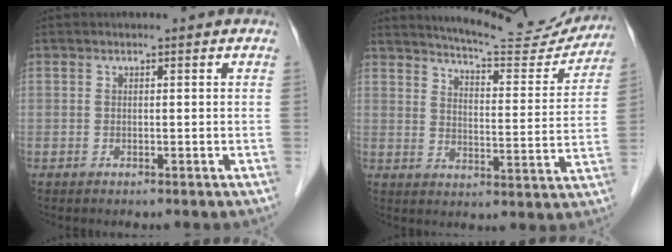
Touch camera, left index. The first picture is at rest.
{"total": 15.0, "force": [14.4, 1.5, 3.7], "torque": [-0.051, -0.038, 0.182]}